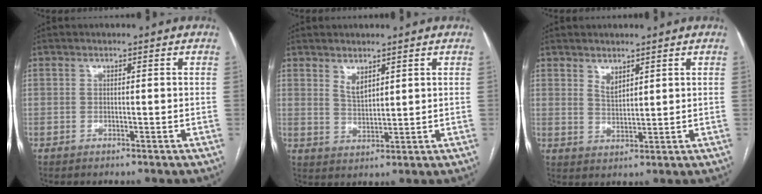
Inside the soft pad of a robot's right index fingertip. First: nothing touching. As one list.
[{"total": 2.9, "force": [2.1, 1.0, 1.8], "torque": [-0.035, -0.009, 0.048]}, {"total": 2.5, "force": [1.9, 1.0, 1.4], "torque": [-0.026, -0.007, 0.043]}]